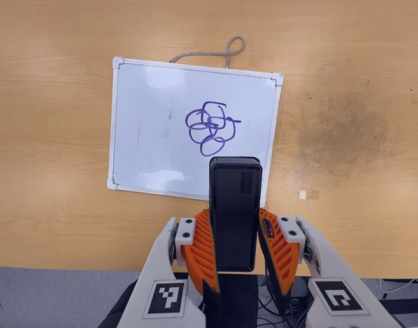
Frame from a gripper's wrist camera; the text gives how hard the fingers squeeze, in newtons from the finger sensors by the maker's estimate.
{"total": 5.6, "left": 3.9, "right": 7.4}